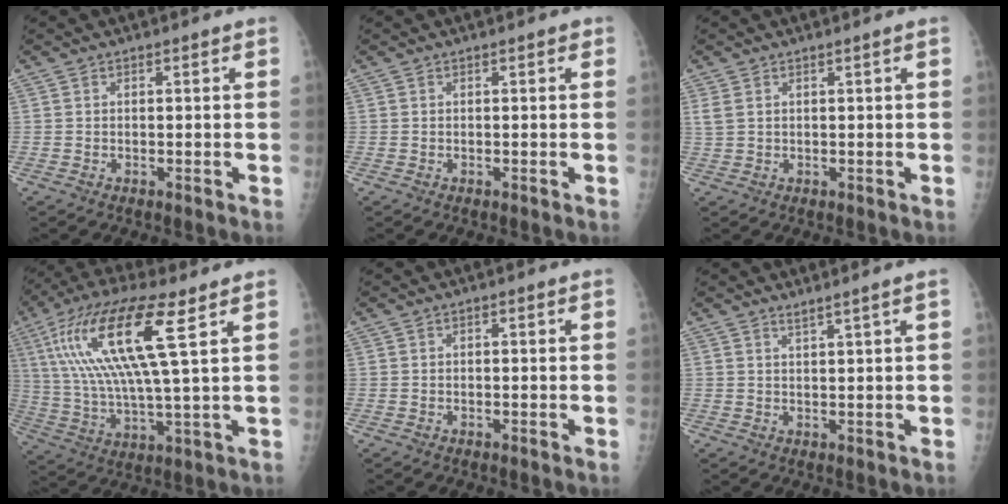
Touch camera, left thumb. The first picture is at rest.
{"total": 0.0}
{"total": 1.8, "force": [0.9, 0.6, 1.5], "torque": [-0.046, 0.008, 0.029]}
{"total": 19.3, "force": [7.3, 3.5, 17.5], "torque": [-0.362, -0.013, 0.128]}
{"total": 0.6, "force": [0.1, 0.3, 0.5], "torque": [-0.005, 0.002, 0.001]}
{"total": 1.6, "force": [1.1, -0.7, 0.9], "torque": [-0.029, -0.014, 0.025]}